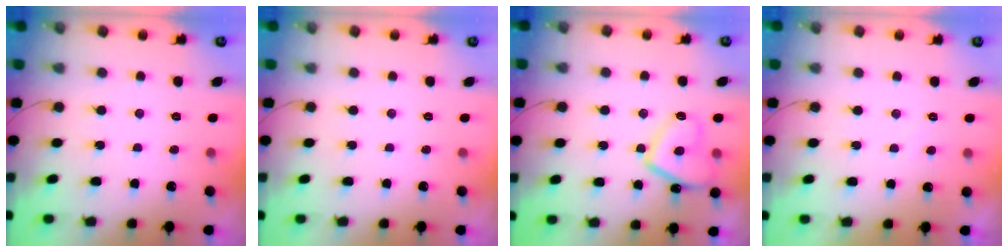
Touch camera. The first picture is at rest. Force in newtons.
{"total": 0.0}
{"total": 10.3, "press": 10.2, "slide": 1.6}
{"total": 0.7, "press": 0.3, "slide": 0.6}